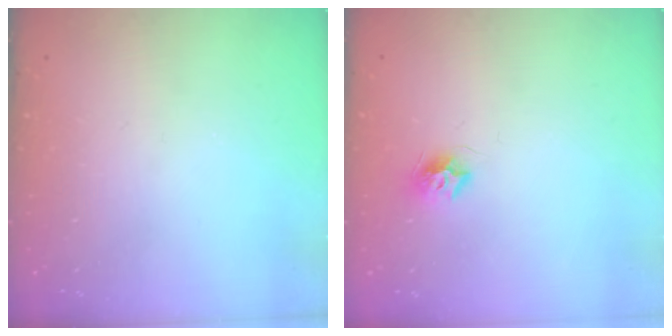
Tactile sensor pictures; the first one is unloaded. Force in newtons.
{"total": 7.4, "press": 7.4, "slide": 0.0}